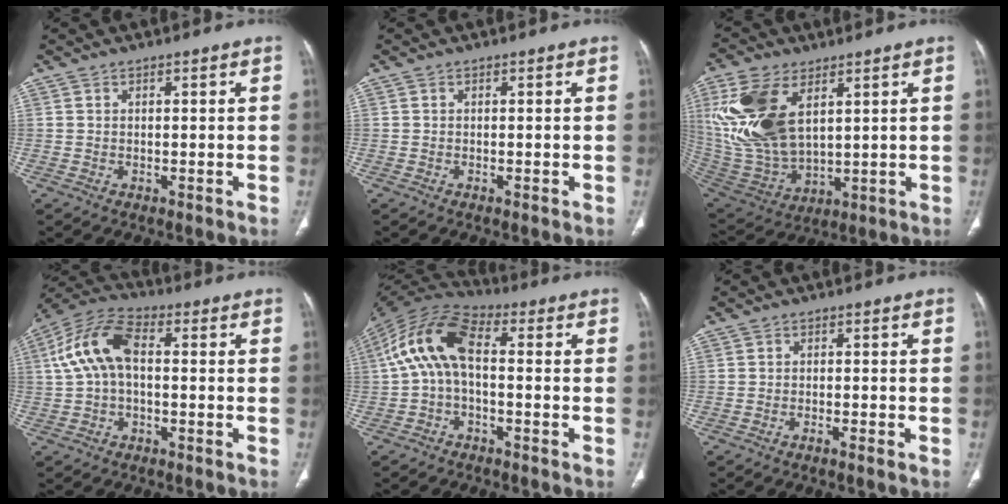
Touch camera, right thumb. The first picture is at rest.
{"total": 0.0}
{"total": 19.4, "force": [6.7, 10.8, 14.6], "torque": [-0.304, -0.027, 0.143]}
{"total": 11.0, "force": [0.8, 6.1, 9.1], "torque": [-0.193, 0.036, 0.007]}
{"total": 12.2, "force": [0.0, 6.2, 10.5], "torque": [-0.205, 0.041, -0.013]}
{"total": 1.3, "force": [-0.9, 0.0, 0.9], "torque": [-0.023, 0.003, -0.019]}